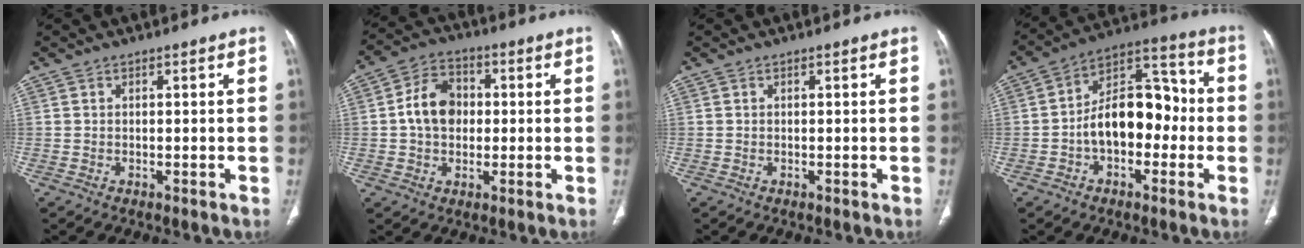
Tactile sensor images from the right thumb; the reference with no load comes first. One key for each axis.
{"total": 9.2, "fx": 0.3, "fy": 7.1, "fz": 5.9, "tx": -0.083, "ty": 0.019, "tz": -0.002}
{"total": 0.0}
{"total": 14.6, "fx": -2.2, "fy": 9.1, "fz": 11.1, "tx": -0.147, "ty": 0.052, "tz": -0.045}